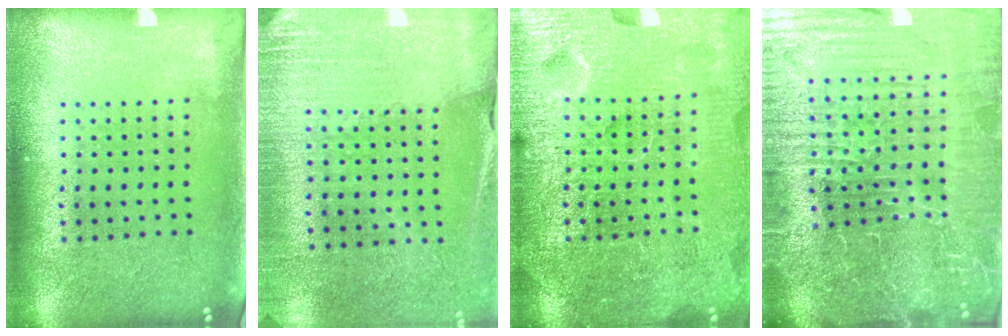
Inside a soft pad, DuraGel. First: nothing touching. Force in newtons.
{"total": 2.6, "press": 2.5, "slide": 0.6}
{"total": 6.9, "press": 6.8, "slide": 0.8}
{"total": 6.9, "press": 6.3, "slide": 2.8}